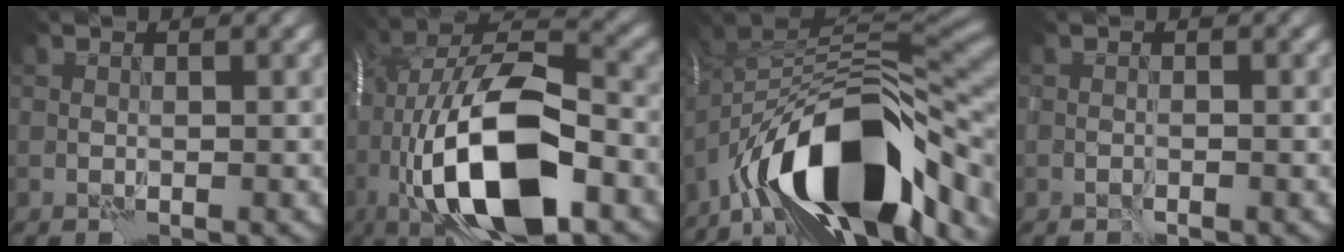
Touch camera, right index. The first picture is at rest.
{"total": 16.2, "force": [-4.5, 6.5, 14.1], "torque": [-0.258, 0.017, -0.081]}
{"total": 14.6, "force": [-7.4, 7.0, 10.4], "torque": [-0.173, 0.006, -0.120]}
{"total": 0.5, "force": [-0.5, 0.0, 0.0], "torque": [-0.001, 0.003, -0.010]}